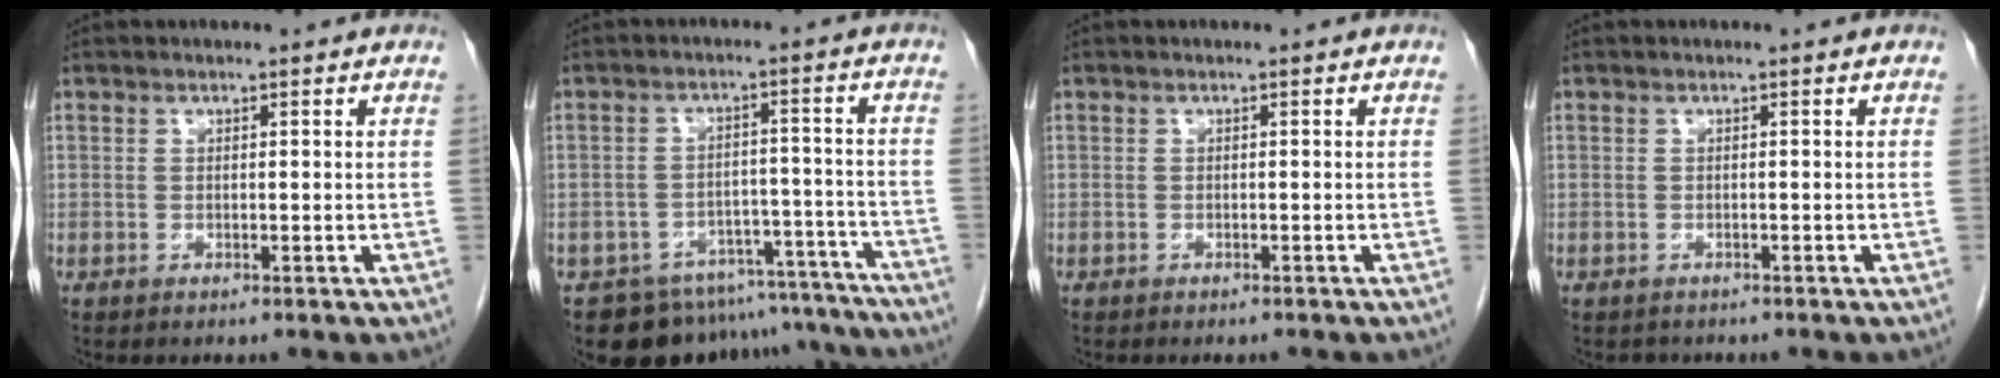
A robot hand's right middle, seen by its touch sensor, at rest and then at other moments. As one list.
[{"total": 17.4, "force": [-15.7, 6.8, 3.2], "torque": [-0.032, 0.034, -0.194]}, {"total": 1.6, "force": [-1.4, 0.3, 0.5], "torque": [-0.015, -0.005, -0.016]}, {"total": 1.2, "force": [-1.1, 0.5, 0.0], "torque": [-0.012, -0.003, -0.015]}]